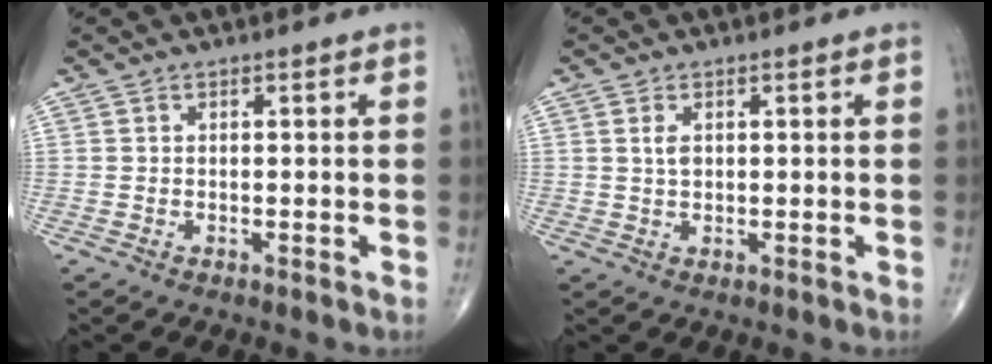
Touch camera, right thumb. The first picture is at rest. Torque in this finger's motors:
{"motor_torque": [-0.41, 0.31, -0.07, -0.06, -0.02]}